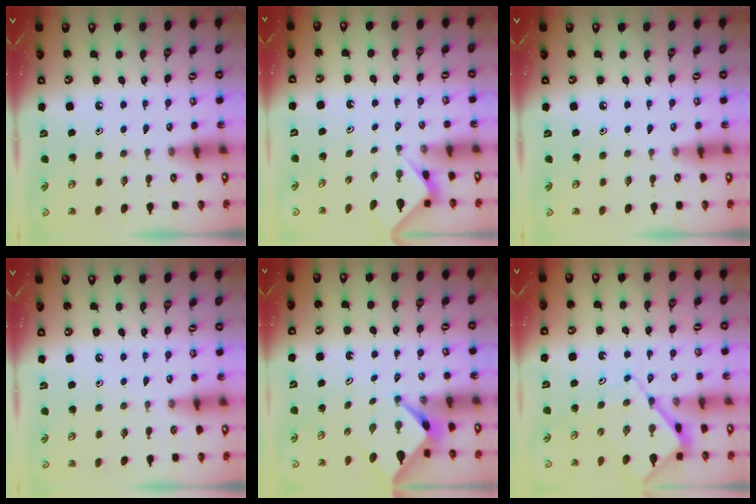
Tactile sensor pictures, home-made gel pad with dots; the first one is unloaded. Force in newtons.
{"total": 2.0, "press": 1.9, "slide": 0.4}
{"total": 0.0}
{"total": 2.8, "press": 2.8, "slide": 0.4}
{"total": 2.5, "press": 2.5, "slide": 0.3}
{"total": 8.0, "press": 8.0, "slide": 0.8}